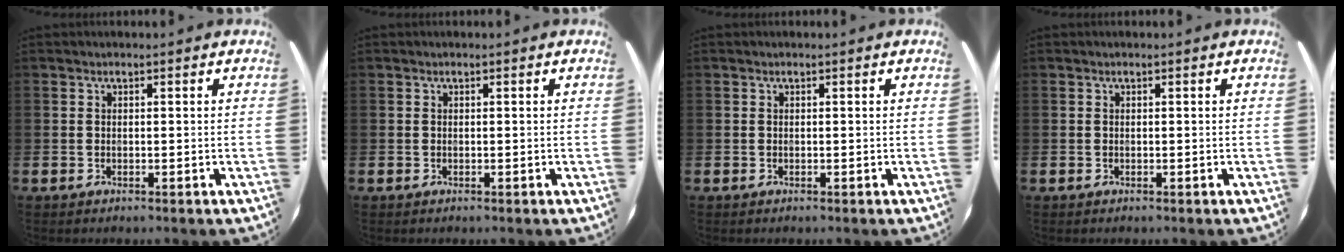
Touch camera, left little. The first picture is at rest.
{"total": 0.0}
{"total": 0.0}
{"total": 0.0}